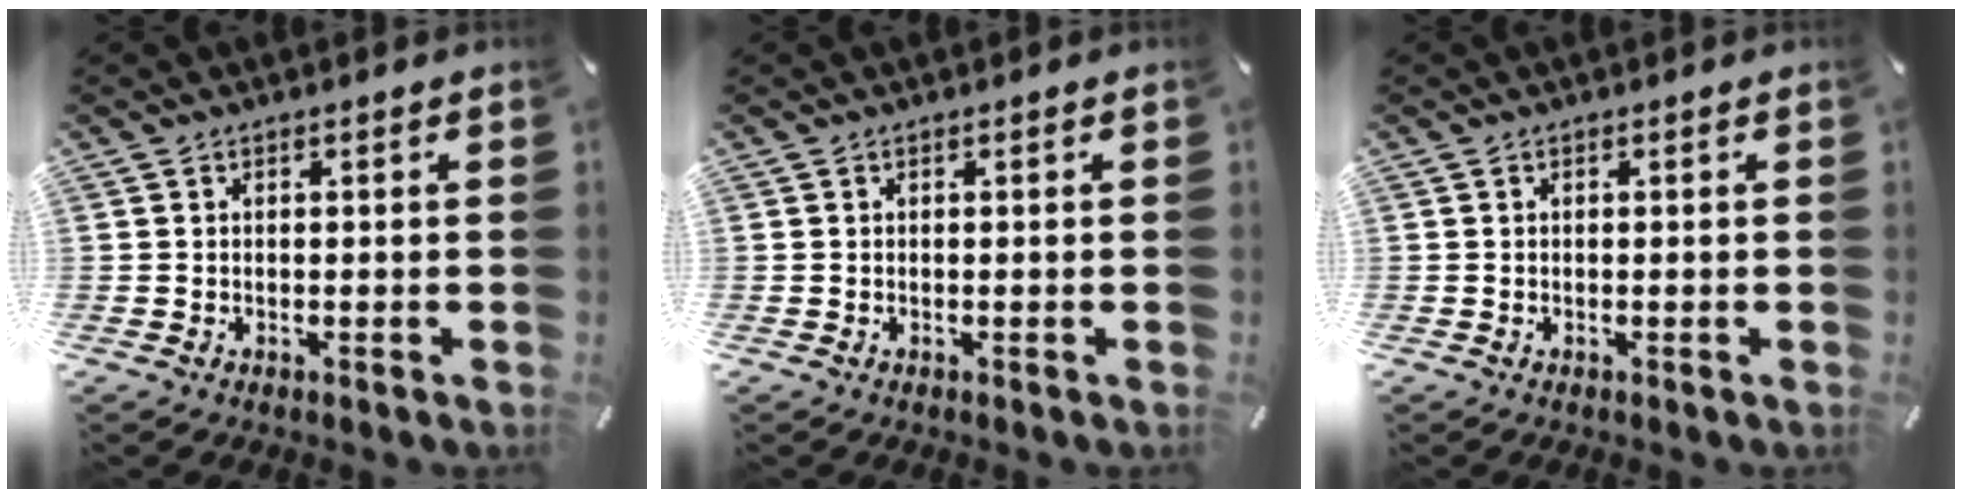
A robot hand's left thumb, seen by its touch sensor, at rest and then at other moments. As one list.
[{"total": 0.0}, {"total": 0.0}]